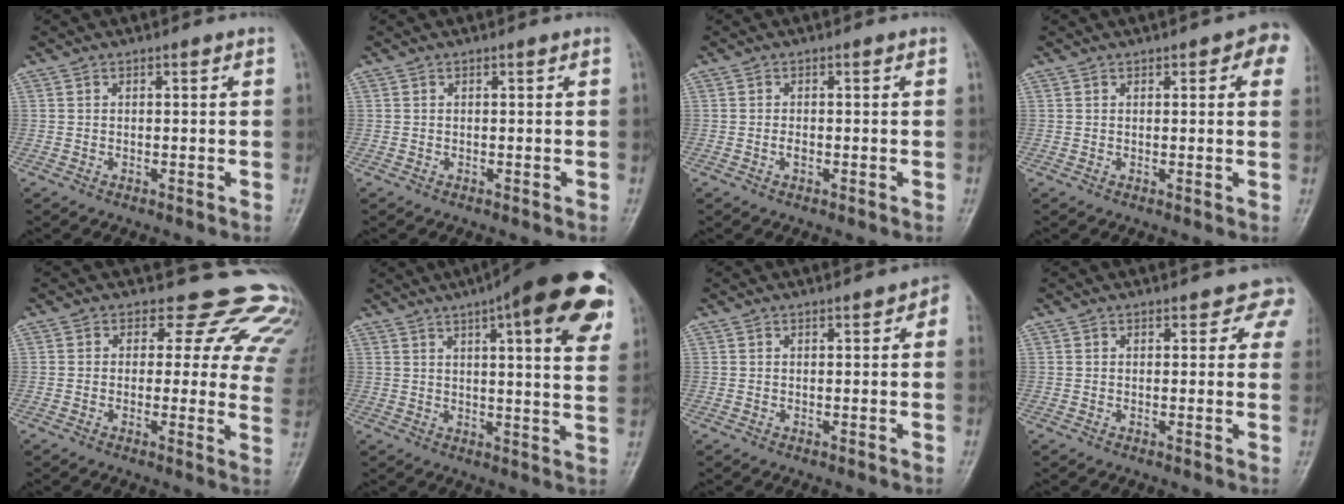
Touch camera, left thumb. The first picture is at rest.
{"total": 0.0}
{"total": 1.1, "force": [-0.4, 0.7, 0.7], "torque": [-0.006, 0.001, -0.008]}
{"total": 5.4, "force": [2.4, 2.6, 4.1], "torque": [-0.008, -0.003, 0.019]}
{"total": 15.9, "force": [11.4, 8.7, 6.8], "torque": [-0.019, -0.044, 0.096]}
{"total": 22.1, "force": [10.6, 6.0, 18.4], "torque": [-0.227, -0.010, 0.133]}
{"total": 1.7, "force": [0.5, 1.1, 1.2], "torque": [0.008, 0.004, 0.001]}
{"total": 3.7, "force": [2.6, 2.4, 0.7], "torque": [0.037, -0.011, 0.008]}